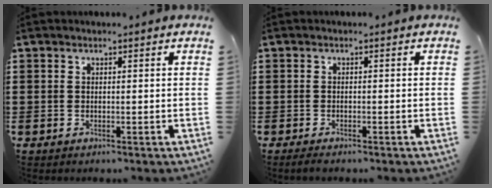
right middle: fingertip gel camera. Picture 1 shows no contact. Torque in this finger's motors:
{"motor_torque": [1.69, 0.45, 0.07, 0.03]}